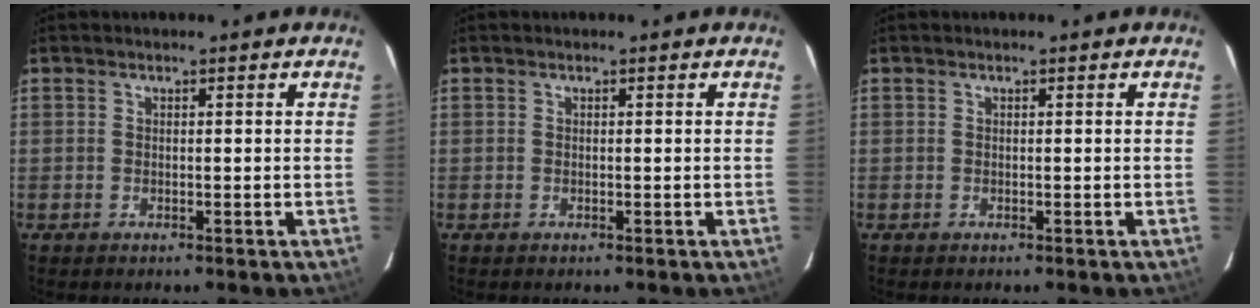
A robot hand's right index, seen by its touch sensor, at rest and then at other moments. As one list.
[{"total": 0.0}, {"total": 0.0}]